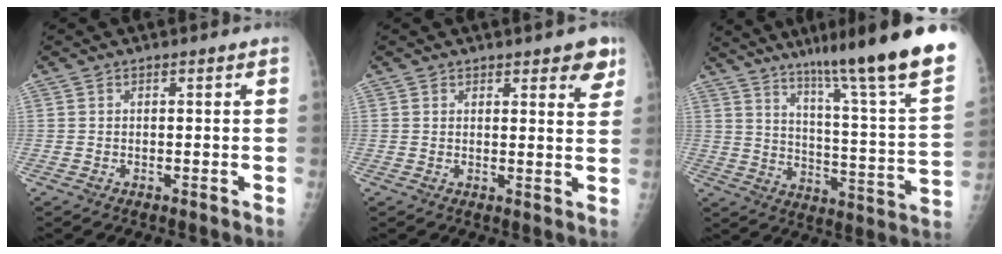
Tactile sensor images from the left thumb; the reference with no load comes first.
{"total": 4.7, "force": [3.1, 2.0, 3.0], "torque": [-0.008, -0.016, 0.034]}
{"total": 25.8, "force": [19.1, 0.8, 17.3], "torque": [-0.242, -0.103, 0.275]}